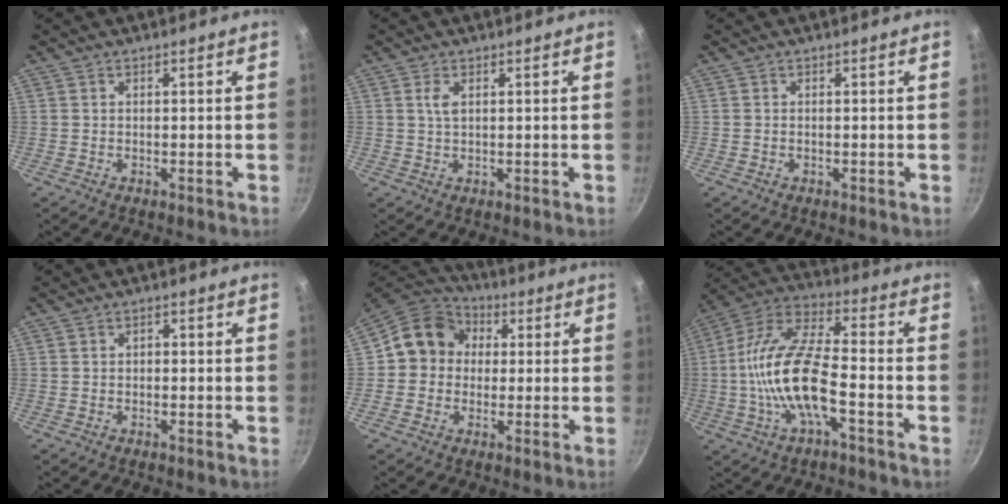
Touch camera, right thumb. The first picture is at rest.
{"total": 2.1, "force": [0.7, 0.9, 1.7], "torque": [-0.034, -0.003, 0.016]}
{"total": 0.0}
{"total": 1.0, "force": [-0.2, 0.8, 0.6], "torque": [-0.009, 0.006, -0.003]}
{"total": 11.4, "force": [1.3, 10.2, 5.0], "torque": [-0.048, 0.026, -0.001]}
{"total": 16.7, "force": [-4.0, 6.1, 15.0], "torque": [-0.288, 0.041, -0.093]}